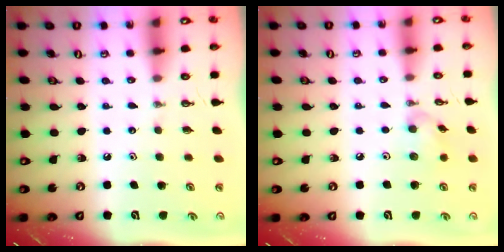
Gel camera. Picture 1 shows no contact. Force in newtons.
{"total": 7.8, "press": 7.8, "slide": 0.2}